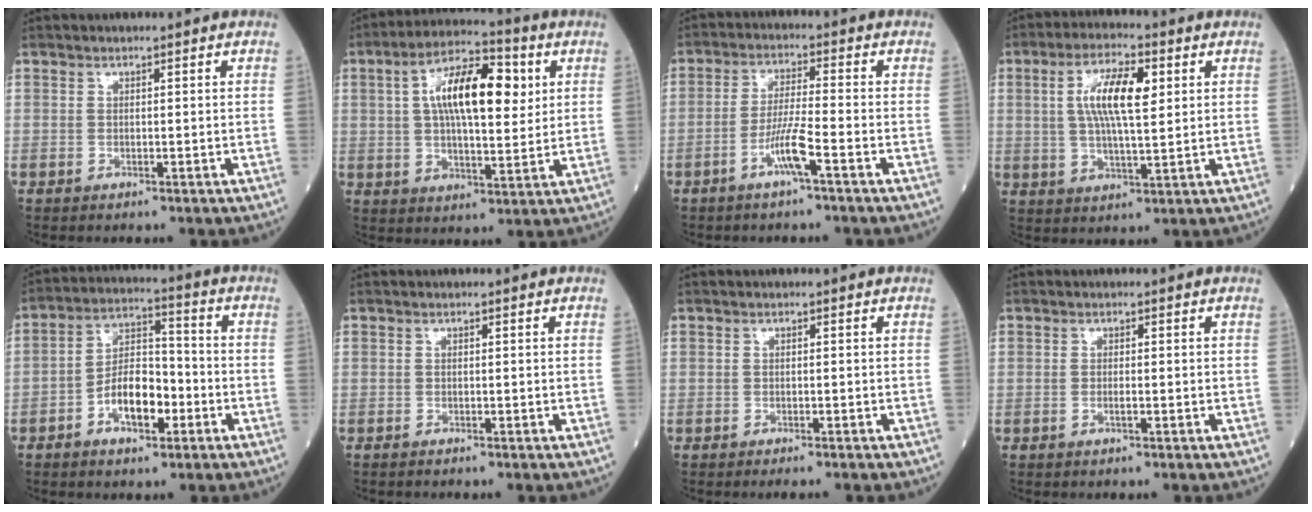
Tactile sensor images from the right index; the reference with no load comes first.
{"total": 13.6, "force": [3.6, 4.7, 12.3], "torque": [-0.217, 0.027, 0.055]}
{"total": 5.5, "force": [-2.8, -0.3, 4.8], "torque": [-0.096, 0.000, -0.057]}
{"total": 9.5, "force": [2.4, 2.3, 8.9], "torque": [-0.170, 0.010, 0.044]}
{"total": 8.8, "force": [-3.5, 3.9, 7.0], "torque": [-0.131, 0.018, -0.064]}
{"total": 0.6, "force": [-0.5, 0.0, 0.2], "torque": [-0.004, -0.001, -0.011]}
{"total": 2.2, "force": [-1.9, 0.1, 1.0], "torque": [-0.012, -0.004, -0.025]}
{"total": 0.8, "force": [-0.3, 0.1, 0.7], "torque": [-0.016, 0.000, -0.006]}